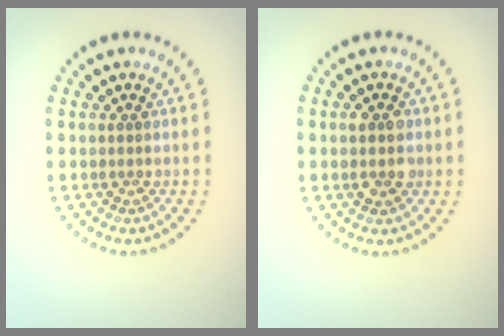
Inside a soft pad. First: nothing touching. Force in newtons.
{"total": 2.6, "press": 2.6, "slide": 0.2}